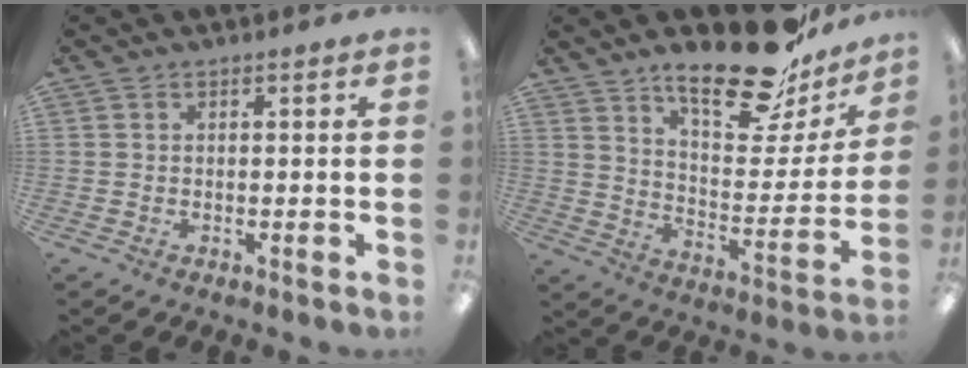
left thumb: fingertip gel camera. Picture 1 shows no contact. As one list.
[{"total": 22.3, "force": [17.3, 7.3, 12.0], "torque": [-0.173, -0.116, 0.287]}]